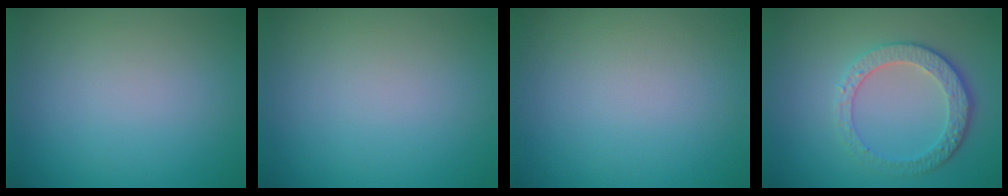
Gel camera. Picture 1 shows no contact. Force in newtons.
{"total": 0.0}
{"total": 0.0}
{"total": 4.5, "press": 3.2, "slide": 3.2}